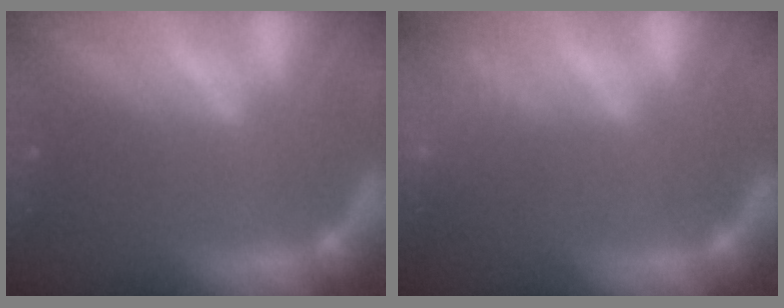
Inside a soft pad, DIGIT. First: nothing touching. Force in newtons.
{"total": 8.0}